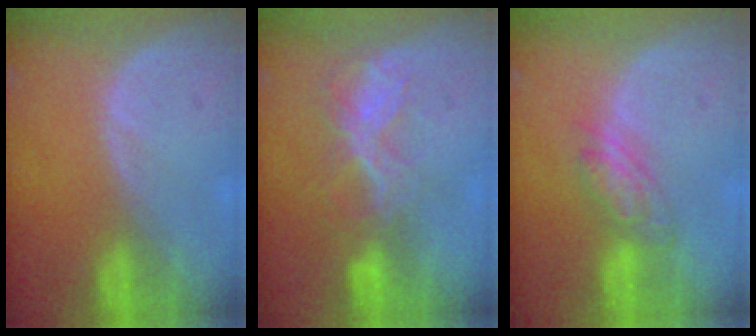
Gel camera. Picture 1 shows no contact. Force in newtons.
{"total": 6.8, "press": 5.8, "slide": 3.4}
{"total": 5.2, "press": 4.7, "slide": 2.3}